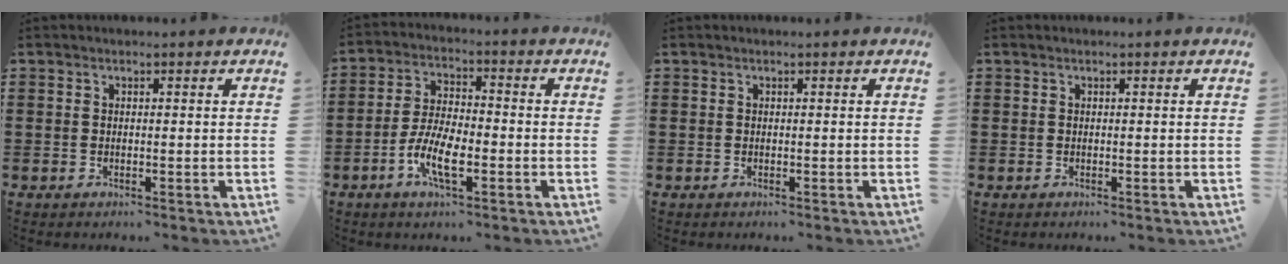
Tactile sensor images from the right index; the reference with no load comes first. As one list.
[{"total": 7.4, "force": [-3.0, 2.6, 6.2], "torque": [-0.143, -0.010, -0.061]}, {"total": 0.0}, {"total": 0.0}]